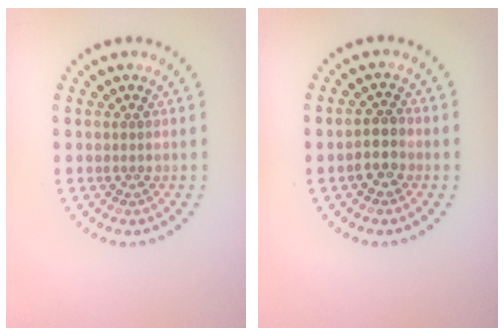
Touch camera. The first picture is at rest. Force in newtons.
{"total": 2.5, "press": 2.3, "slide": 0.9}